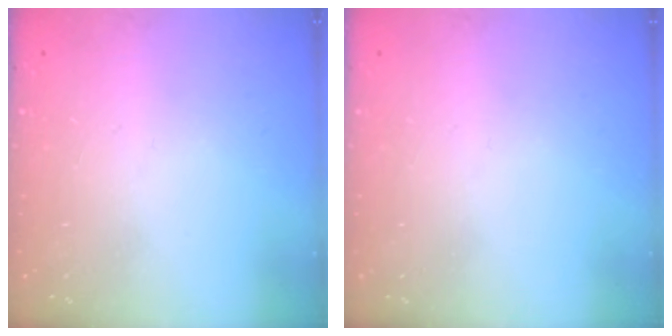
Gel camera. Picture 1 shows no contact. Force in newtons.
{"total": 0.0}